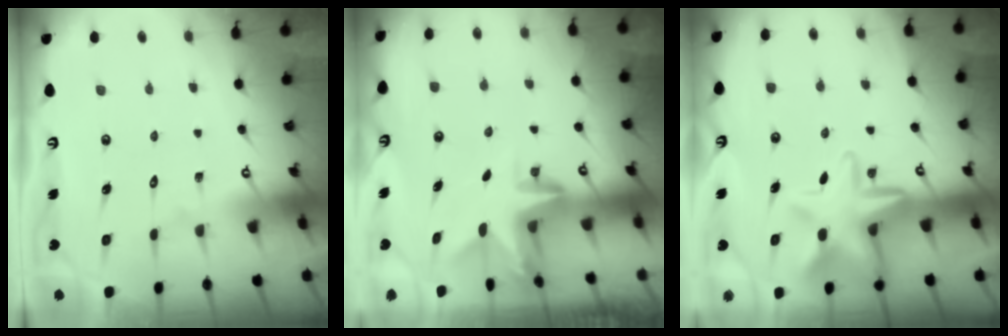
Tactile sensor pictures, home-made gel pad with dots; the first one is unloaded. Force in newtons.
{"total": 3.1, "press": 3.1, "slide": 0.2}
{"total": 11.9, "press": 11.7, "slide": 2.2}